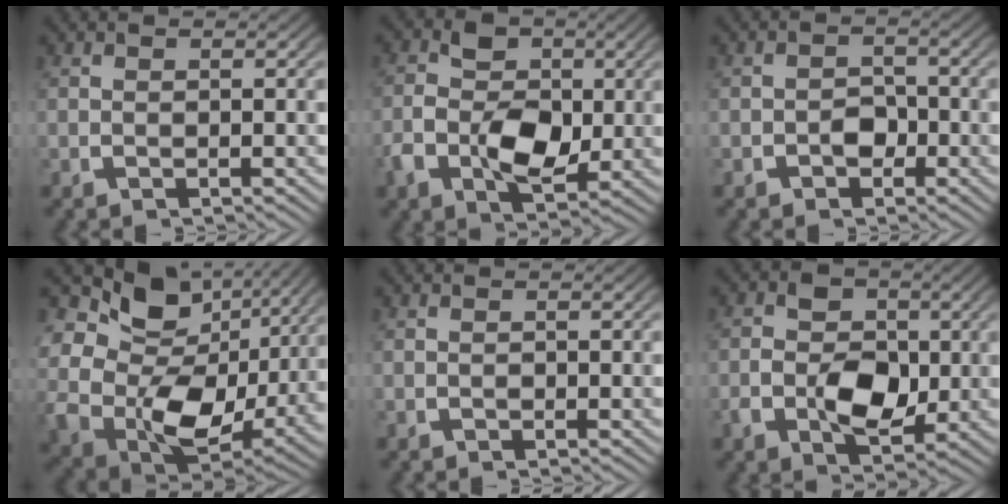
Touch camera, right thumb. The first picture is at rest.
{"total": 8.0, "force": [-0.6, 5.7, 5.5], "torque": [-0.099, -0.024, -0.011]}
{"total": 2.2, "force": [-1.0, 1.7, 1.0], "torque": [-0.013, -0.012, -0.013]}
{"total": 15.0, "force": [1.7, 10.0, 11.0], "torque": [-0.237, -0.048, 0.047]}
{"total": 0.0}
{"total": 7.0, "force": [-0.6, 5.1, 4.8], "torque": [-0.079, -0.022, -0.010]}